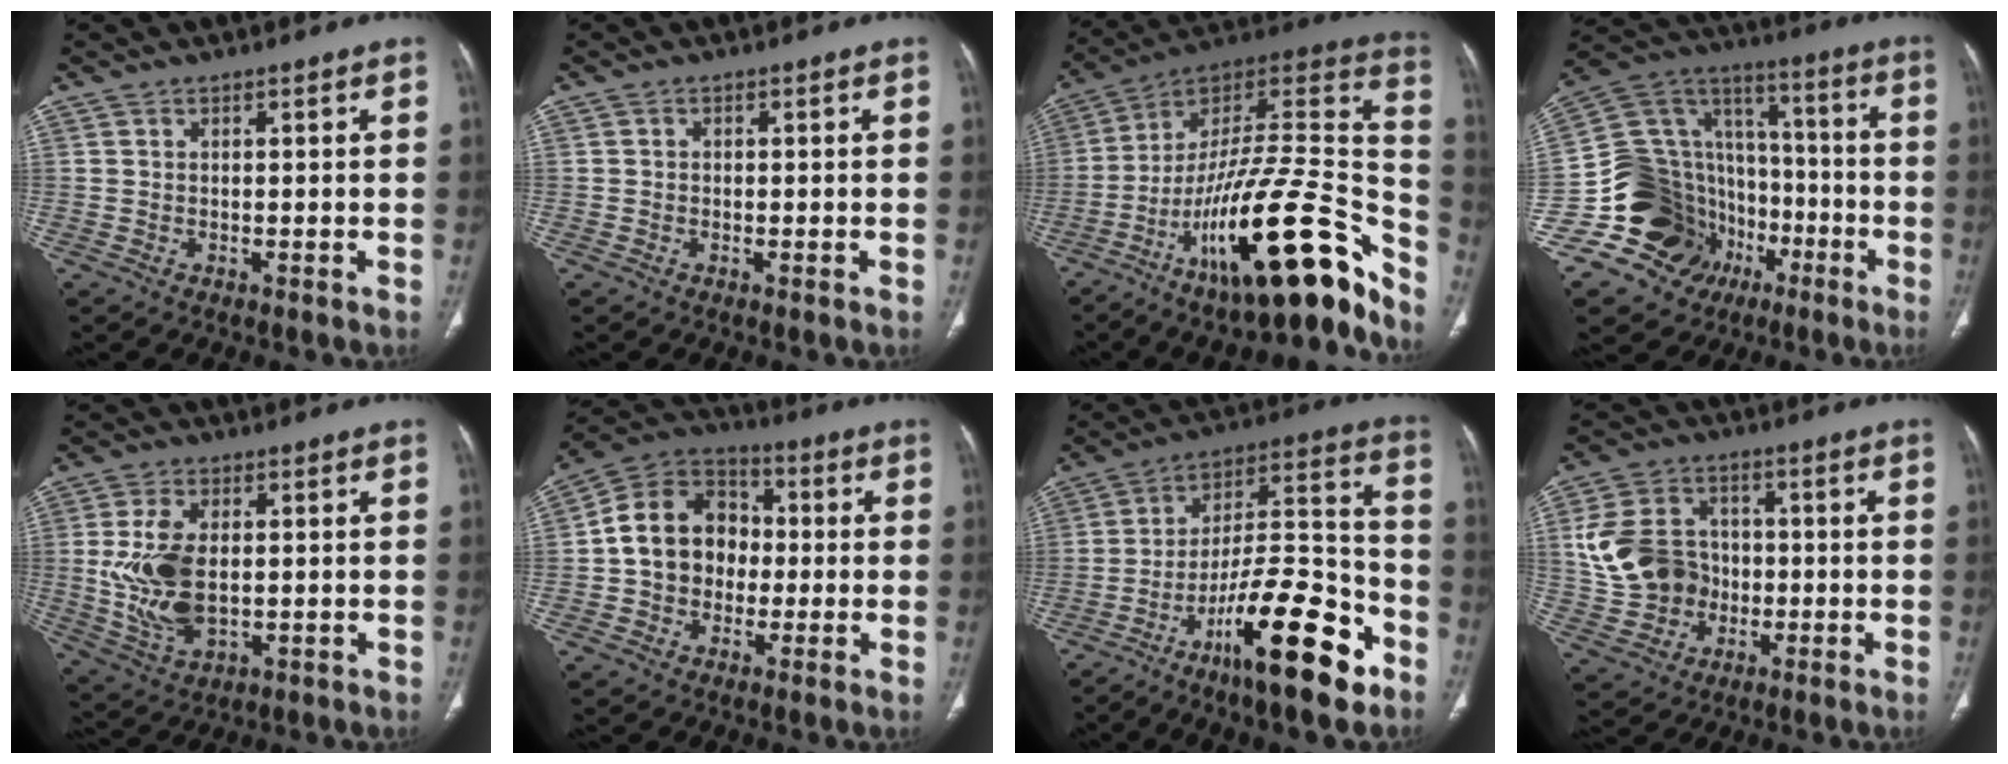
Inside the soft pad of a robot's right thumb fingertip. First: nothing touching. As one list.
[{"total": 0.6, "force": [-0.3, 0.6, 0.1], "torque": [0.004, 0.004, -0.009]}, {"total": 30.8, "force": [-18.0, 8.8, 23.5], "torque": [-0.293, 0.103, -0.288]}, {"total": 24.2, "force": [-9.4, 19.9, 10.2], "torque": [-0.147, 0.119, -0.147]}, {"total": 12.0, "force": [0.2, 6.9, 9.8], "torque": [-0.198, -0.008, 0.016]}, {"total": 14.0, "force": [-0.5, 11.5, 8.0], "torque": [-0.100, 0.038, -0.020]}, {"total": 22.6, "force": [-12.3, 6.1, 17.9], "torque": [-0.295, 0.076, -0.202]}, {"total": 13.3, "force": [-0.3, 11.4, 6.8], "torque": [-0.108, 0.017, 0.001]}]